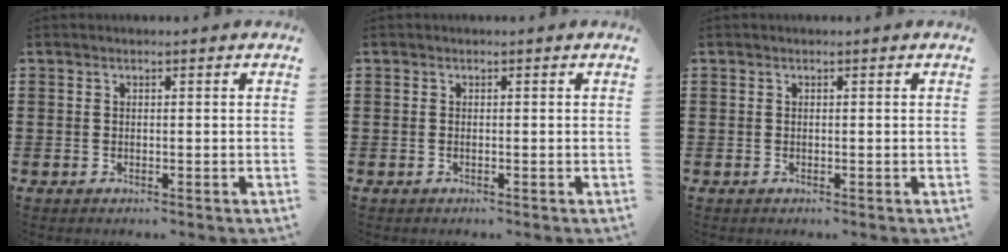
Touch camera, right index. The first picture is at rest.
{"total": 0.0}
{"total": 0.0}